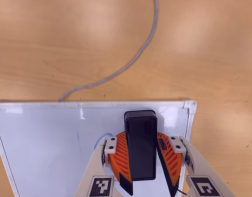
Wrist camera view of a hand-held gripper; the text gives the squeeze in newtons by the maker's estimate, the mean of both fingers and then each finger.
{"total": 11.8, "left": 13.1, "right": 10.5}